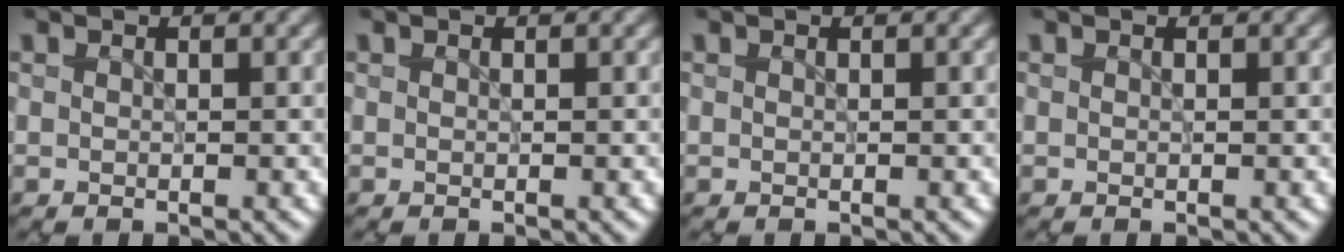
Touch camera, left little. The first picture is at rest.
{"total": 0.0}
{"total": 0.0}
{"total": 0.0}